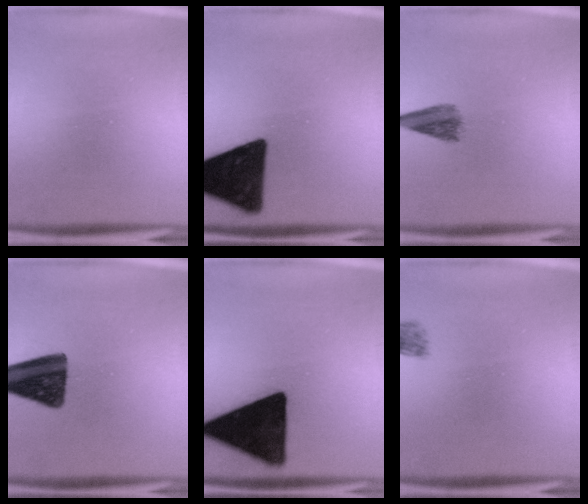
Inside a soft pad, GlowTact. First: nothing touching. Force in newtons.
{"total": 15.5}
{"total": 3.5}
{"total": 14.7}
{"total": 18.1}
{"total": 1.2}